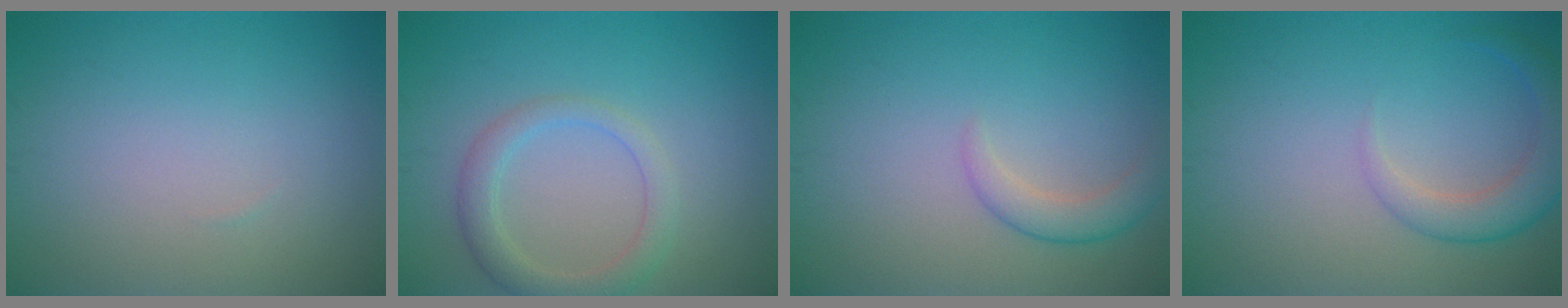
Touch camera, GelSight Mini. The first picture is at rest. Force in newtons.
{"total": 2.9, "press": 2.9, "slide": 0.1}
{"total": 2.3, "press": 2.3, "slide": 0.1}
{"total": 3.5, "press": 3.5, "slide": 0.3}